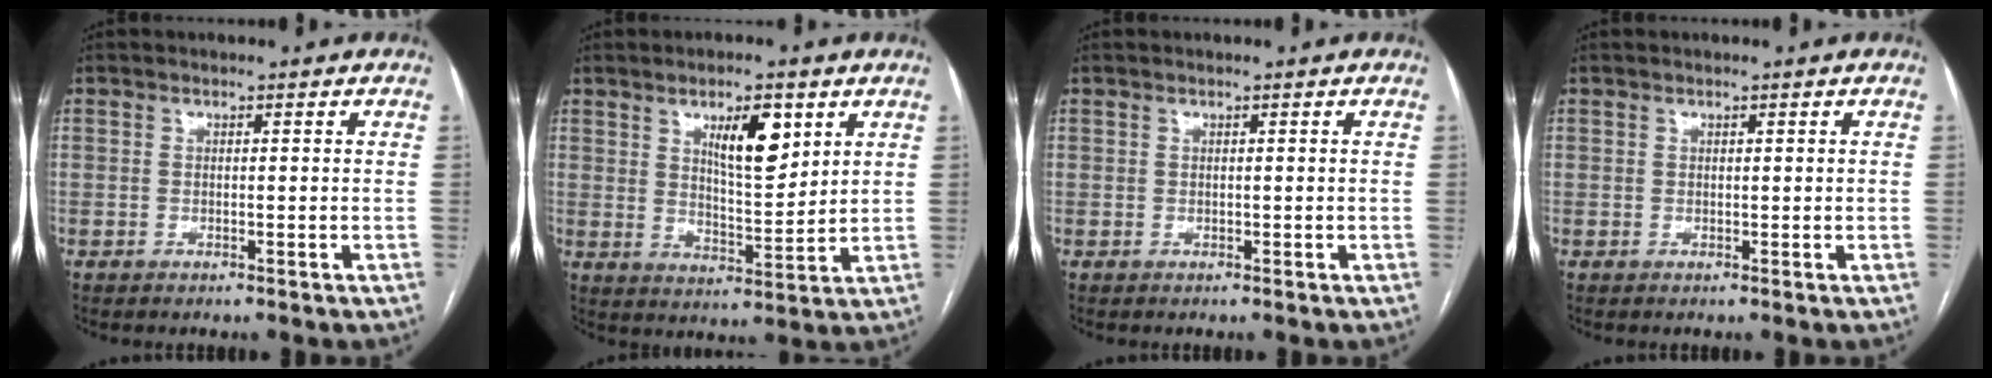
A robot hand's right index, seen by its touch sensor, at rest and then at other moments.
{"total": 8.6, "force": [4.1, 3.0, 7.0], "torque": [-0.114, -0.001, 0.071]}
{"total": 0.0}
{"total": 0.0}